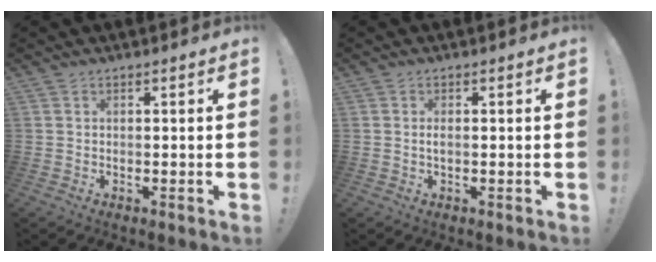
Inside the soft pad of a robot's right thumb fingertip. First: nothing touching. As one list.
[{"total": 1.1, "force": [-0.2, 0.2, 1.0], "torque": [-0.019, 0.000, -0.003]}]